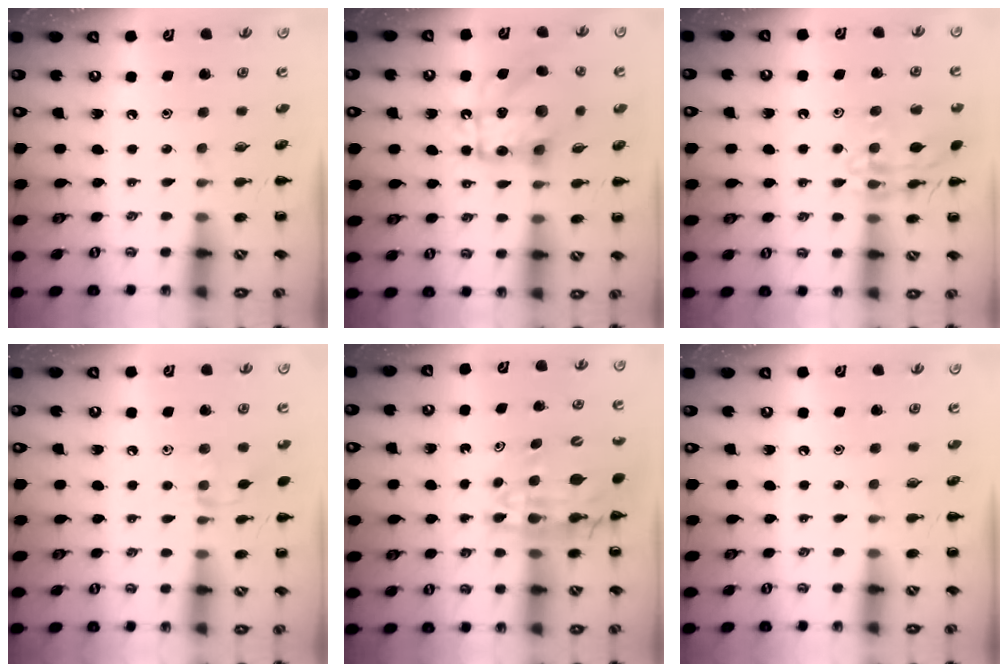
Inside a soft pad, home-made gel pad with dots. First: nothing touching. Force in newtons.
{"total": 13.8, "press": 13.7, "slide": 1.4}
{"total": 13.5, "press": 13.5, "slide": 1.1}
{"total": 7.5, "press": 7.3, "slide": 1.8}
{"total": 15.0, "press": 14.5, "slide": 4.1}
{"total": 0.0}